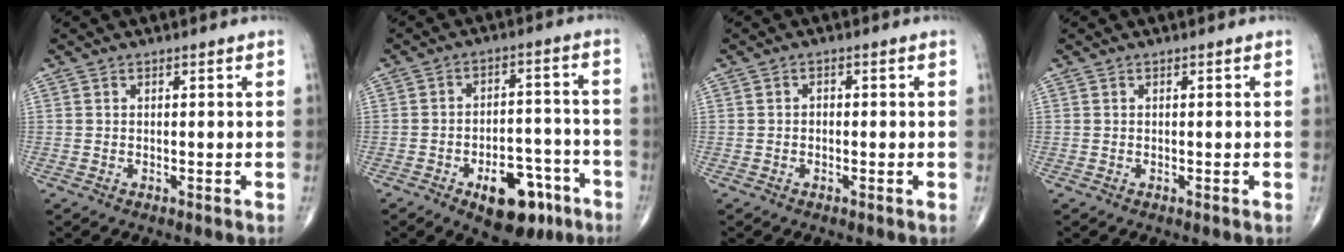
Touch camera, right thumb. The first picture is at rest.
{"total": 12.7, "force": [-6.7, 6.8, 8.3], "torque": [-0.084, 0.047, -0.089]}
{"total": 1.0, "force": [-0.2, 0.8, 0.6], "torque": [-0.004, 0.004, -0.007]}
{"total": 0.0}